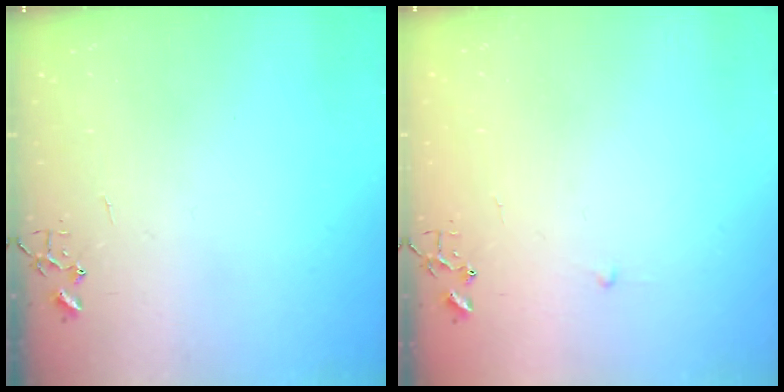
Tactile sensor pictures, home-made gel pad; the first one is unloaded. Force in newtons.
{"total": 2.3, "press": 2.3, "slide": 0.3}